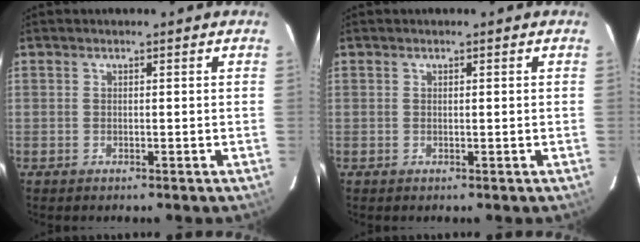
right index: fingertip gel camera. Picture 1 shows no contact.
{"total": 0.0}